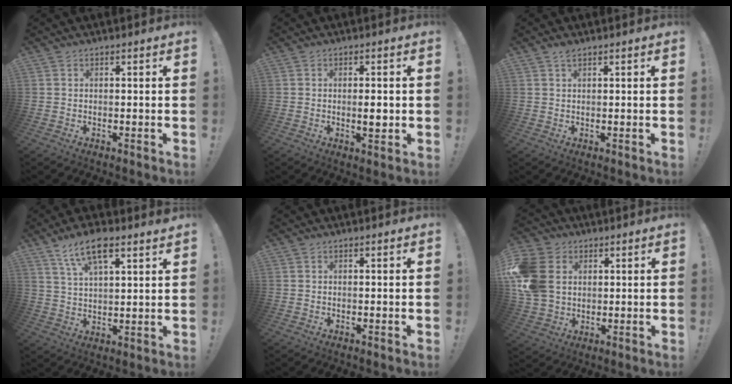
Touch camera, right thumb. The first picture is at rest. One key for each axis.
{"total": 4.0, "fx": -0.3, "fy": 1.2, "fz": 3.9, "tx": -0.043, "ty": -0.007, "tz": -0.010}
{"total": 1.5, "fx": 1.2, "fy": 0.2, "fz": 0.9, "tx": -0.011, "ty": -0.003, "tz": 0.020}
{"total": 10.3, "fx": 6.8, "fy": 3.4, "fz": 7.0, "tx": -0.123, "ty": -0.023, "tz": 0.121}
{"total": 0.0}
{"total": 14.5, "fx": 2.4, "fy": 11.9, "fz": 8.0, "tx": -0.156, "ty": -0.005, "tz": 0.050}